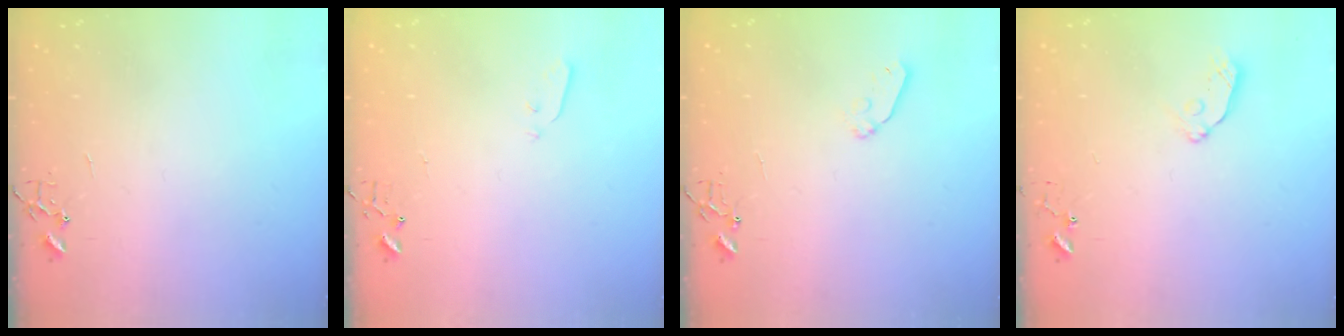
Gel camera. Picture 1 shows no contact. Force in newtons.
{"total": 3.0, "press": 3.0, "slide": 0.3}
{"total": 6.5, "press": 6.5, "slide": 0.6}
{"total": 7.3, "press": 7.3, "slide": 0.4}